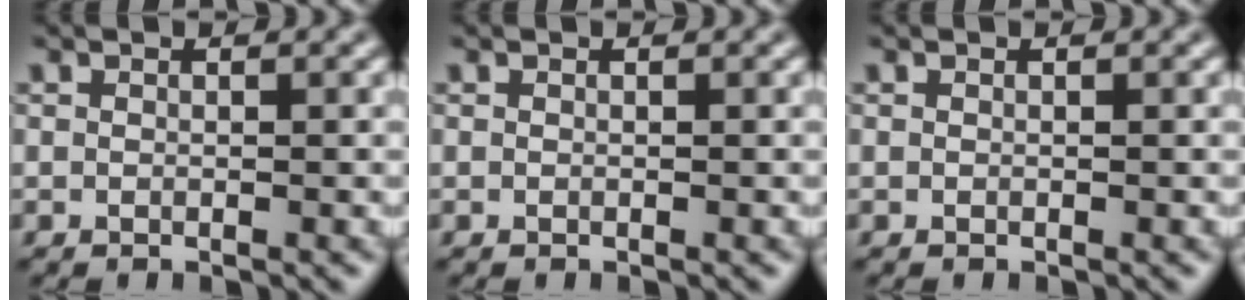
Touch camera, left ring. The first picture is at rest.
{"total": 0.0}
{"total": 0.0}